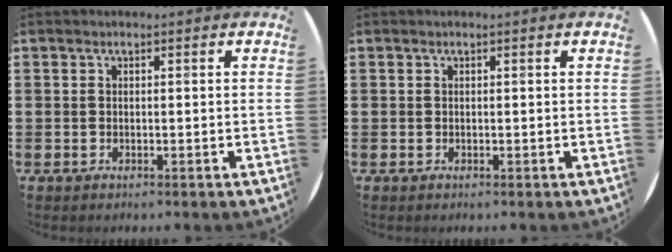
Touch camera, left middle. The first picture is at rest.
{"total": 0.0}